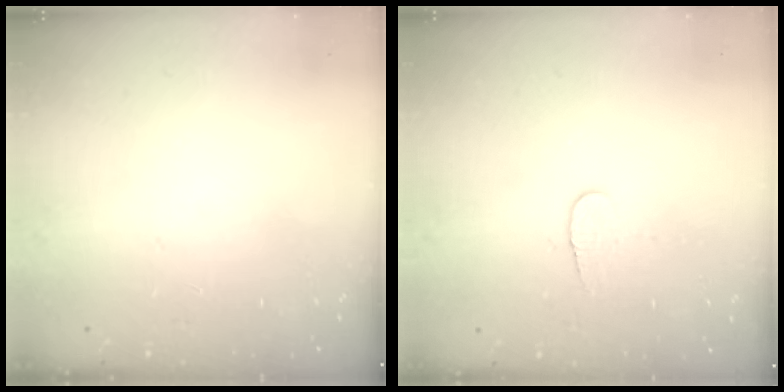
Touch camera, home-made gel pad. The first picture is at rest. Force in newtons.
{"total": 5.3, "press": 5.3, "slide": 0.5}